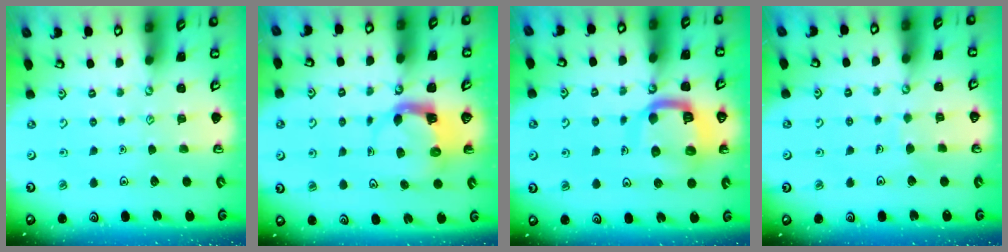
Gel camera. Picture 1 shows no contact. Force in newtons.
{"total": 3.9, "press": 3.8, "slide": 0.6}
{"total": 13.5, "press": 13.5, "slide": 1.5}
{"total": 4.0, "press": 4.0, "slide": 0.2}